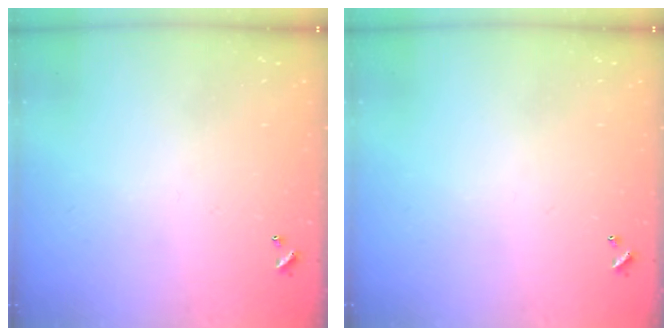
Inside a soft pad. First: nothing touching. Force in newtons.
{"total": 0.0}